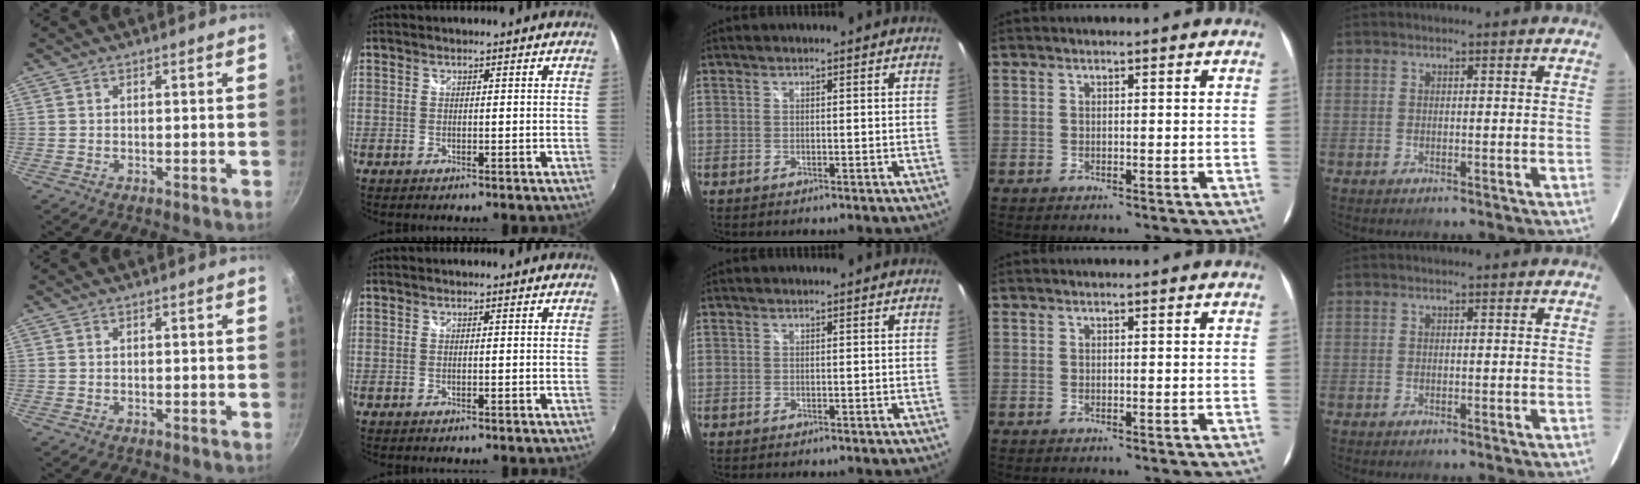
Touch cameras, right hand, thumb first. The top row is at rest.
{}